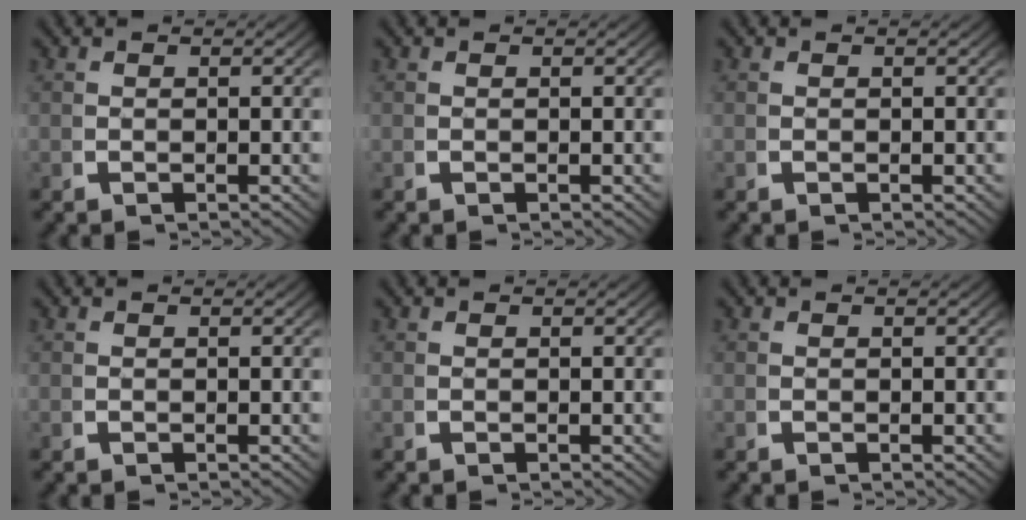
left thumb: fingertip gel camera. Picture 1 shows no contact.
{"total": 0.0}
{"total": 0.0}
{"total": 0.0}
{"total": 0.0}
{"total": 0.0}